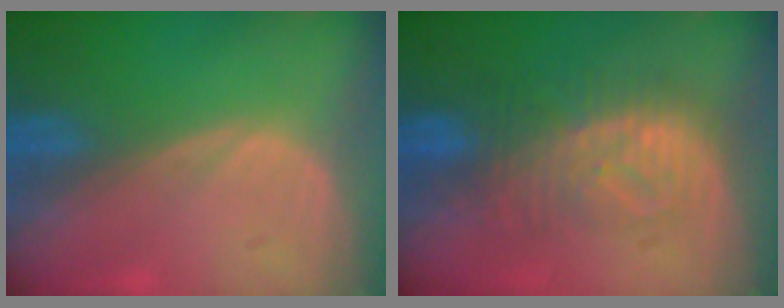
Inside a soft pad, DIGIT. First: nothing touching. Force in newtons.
{"total": 8.2, "press": 7.9, "slide": 2.1}